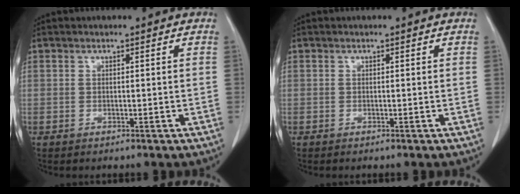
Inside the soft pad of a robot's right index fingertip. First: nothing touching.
{"total": 0.0}